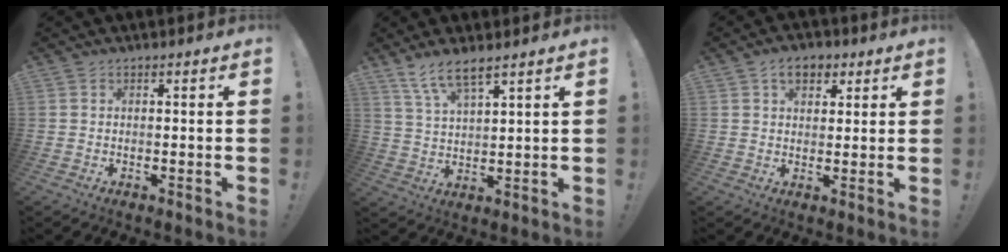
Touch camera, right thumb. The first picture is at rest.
{"total": 7.3, "force": [5.7, 1.6, 4.3], "torque": [-0.085, -0.025, 0.106]}
{"total": 7.0, "force": [3.2, 4.7, 4.0], "torque": [-0.045, -0.001, 0.057]}